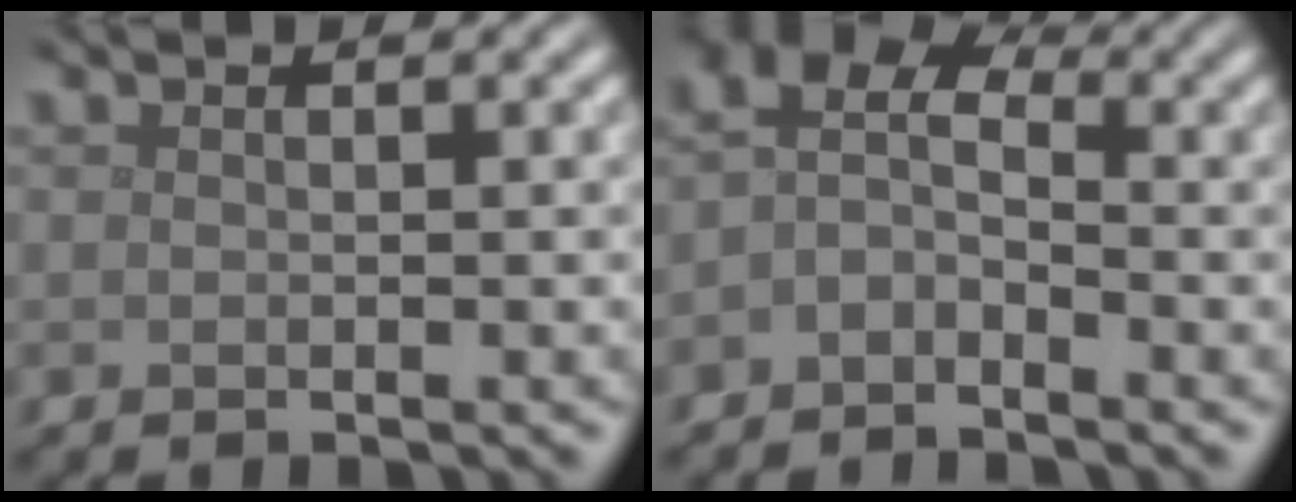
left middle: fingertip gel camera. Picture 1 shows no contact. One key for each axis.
{"total": 3.7, "fx": -0.6, "fy": 2.4, "fz": 2.7, "tx": -0.052, "ty": 0.012, "tz": -0.025}